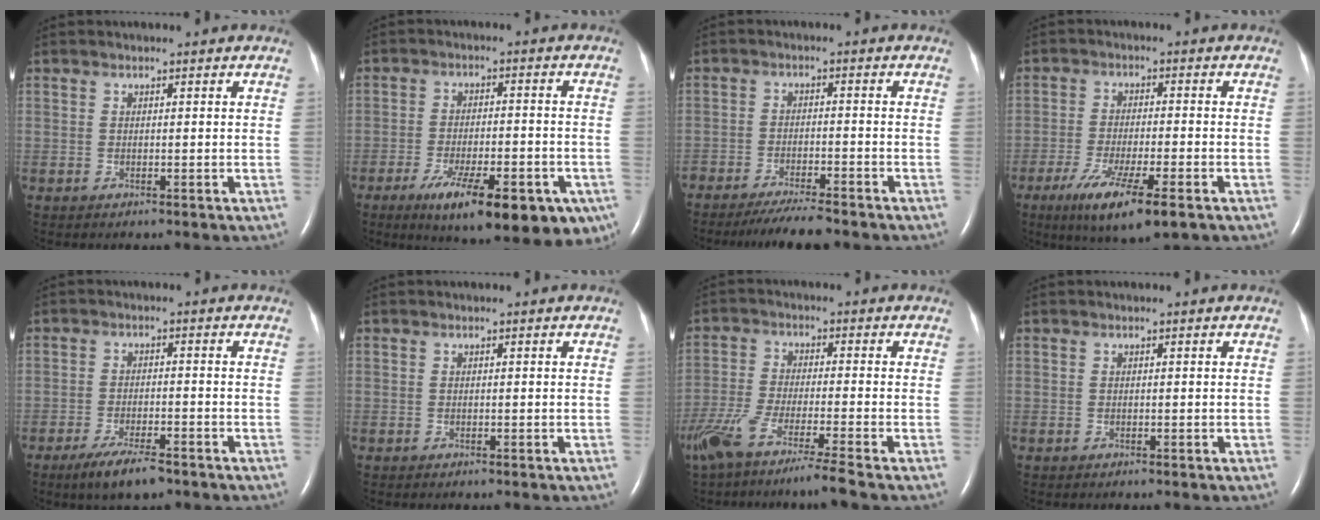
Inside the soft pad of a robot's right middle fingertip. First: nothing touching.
{"total": 17.9, "force": [-10.3, 5.5, 13.5], "torque": [-0.146, -0.012, -0.146]}
{"total": 6.9, "force": [-6.1, 0.5, 3.1], "torque": [-0.050, -0.017, -0.099]}
{"total": 10.6, "force": [-6.0, 1.4, 8.7], "torque": [-0.154, -0.027, -0.095]}
{"total": 6.3, "force": [-4.5, 1.3, 4.3], "torque": [-0.085, -0.011, -0.074]}
{"total": 0.0}
{"total": 11.1, "force": [-8.3, -1.0, 7.3], "torque": [-0.132, -0.037, -0.142]}
{"total": 0.0}